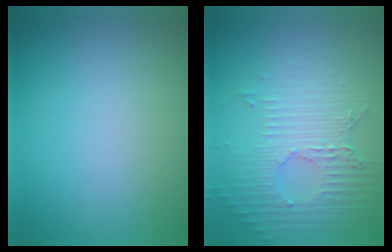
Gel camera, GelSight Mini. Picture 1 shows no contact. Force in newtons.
{"total": 5.0, "press": 3.4, "slide": 3.6}